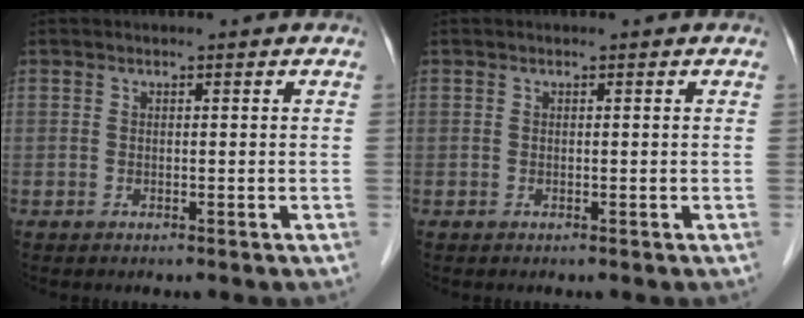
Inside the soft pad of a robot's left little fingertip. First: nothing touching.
{"total": 0.0}